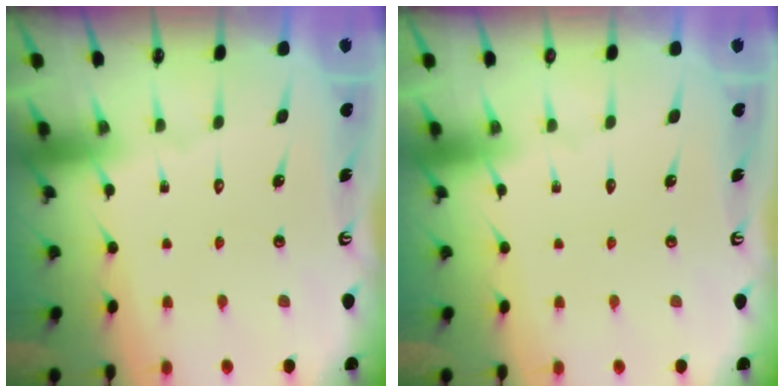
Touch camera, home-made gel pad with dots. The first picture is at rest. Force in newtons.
{"total": 0.0}